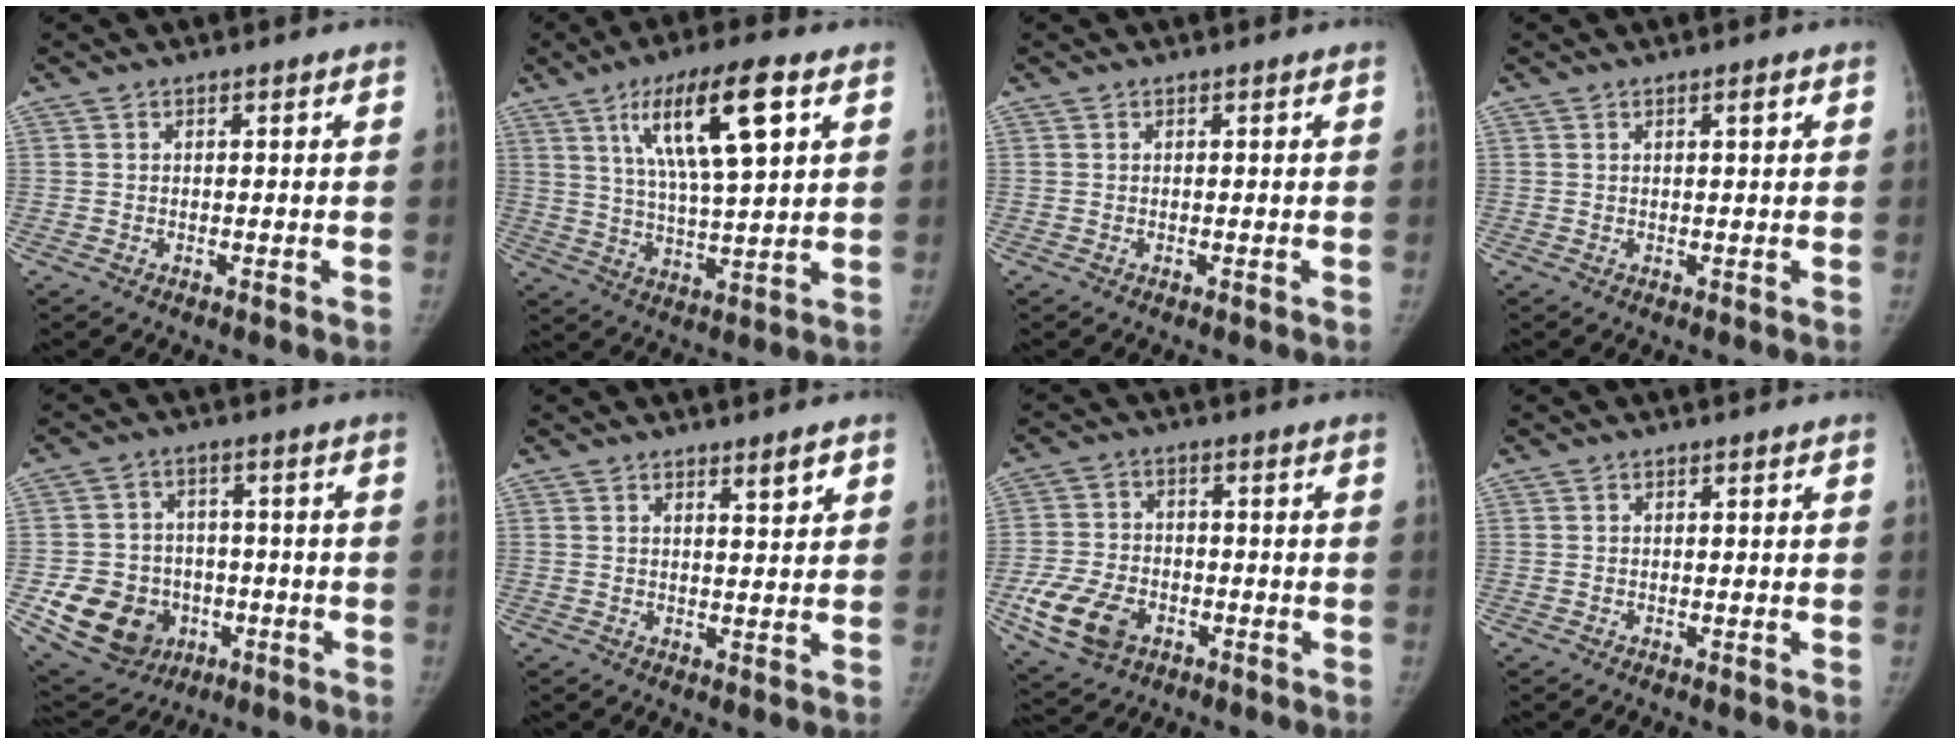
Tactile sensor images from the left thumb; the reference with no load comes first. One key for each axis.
{"total": 15.5, "fx": 6.5, "fy": 3.7, "fz": 13.5, "tx": -0.229, "ty": -0.015, "tz": 0.114}
{"total": 0.0}
{"total": 1.3, "fx": 0.6, "fy": 0.3, "fz": 1.2, "tx": -0.014, "ty": 0.001, "tz": 0.008}
{"total": 14.0, "fx": -4.2, "fy": 11.9, "fz": 6.1, "tx": -0.090, "ty": 0.019, "tz": -0.053}
{"total": 2.9, "fx": 1.8, "fy": 0.6, "fz": 2.1, "tx": -0.025, "ty": -0.013, "tz": 0.028}
{"total": 11.2, "fx": -4.6, "fy": 7.7, "fz": 6.8, "tx": -0.128, "ty": 0.012, "tz": -0.081}
{"total": 0.0}